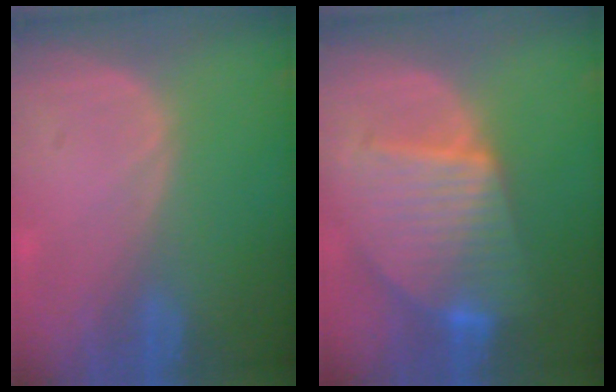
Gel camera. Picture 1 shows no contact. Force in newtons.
{"total": 10.1, "press": 10.1, "slide": 0.8}